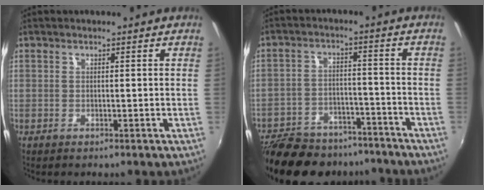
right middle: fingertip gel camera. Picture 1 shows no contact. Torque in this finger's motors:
{"motor_torque": [0.94, -1.20, 0.51, 0.13]}